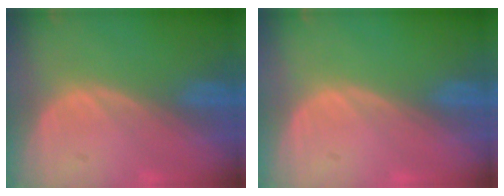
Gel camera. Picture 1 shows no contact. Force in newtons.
{"total": 0.0}